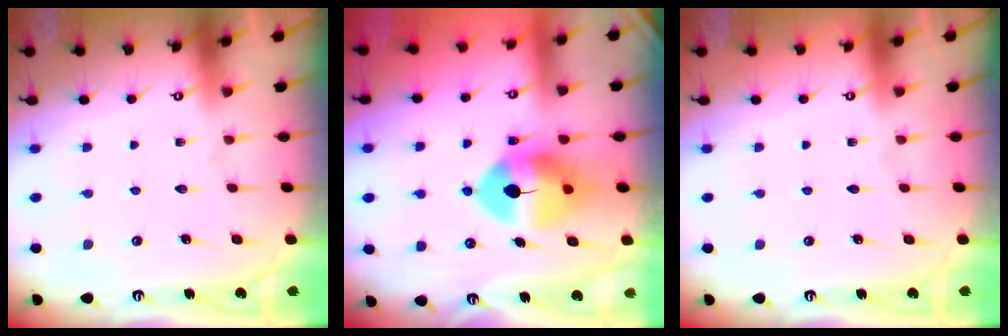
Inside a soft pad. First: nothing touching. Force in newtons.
{"total": 10.4, "press": 10.2, "slide": 2.1}
{"total": 0.0}